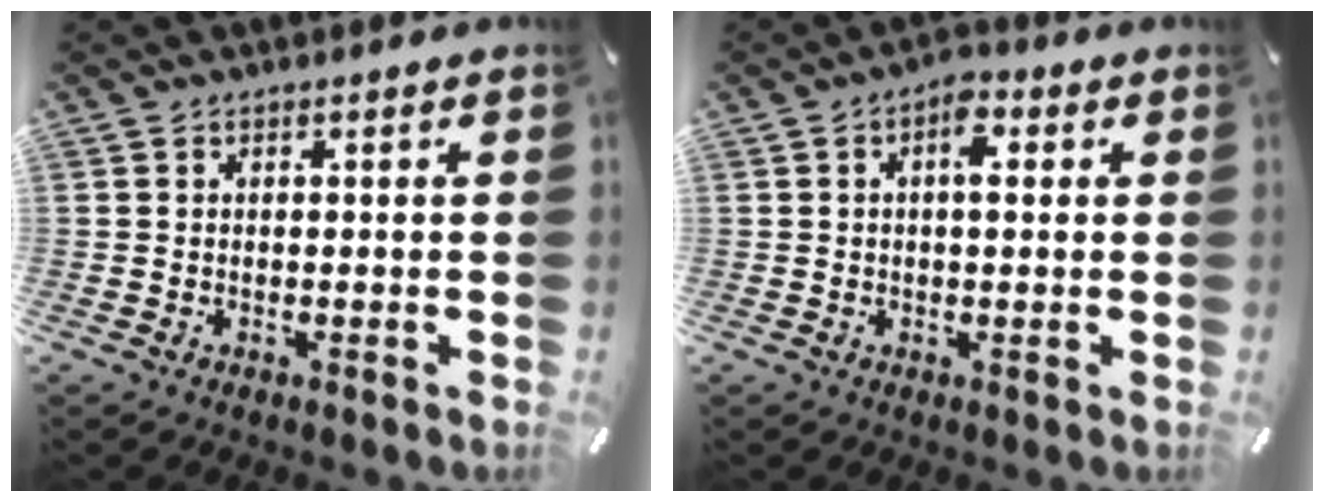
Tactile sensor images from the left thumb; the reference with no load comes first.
{"total": 4.9, "force": [1.1, 2.6, 3.9], "torque": [-0.042, -0.005, 0.009]}